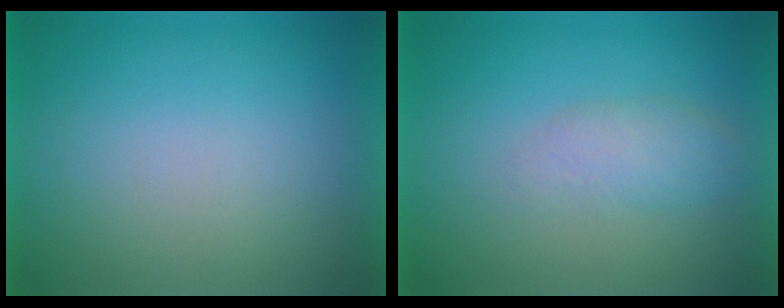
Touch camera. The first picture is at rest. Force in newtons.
{"total": 3.9}